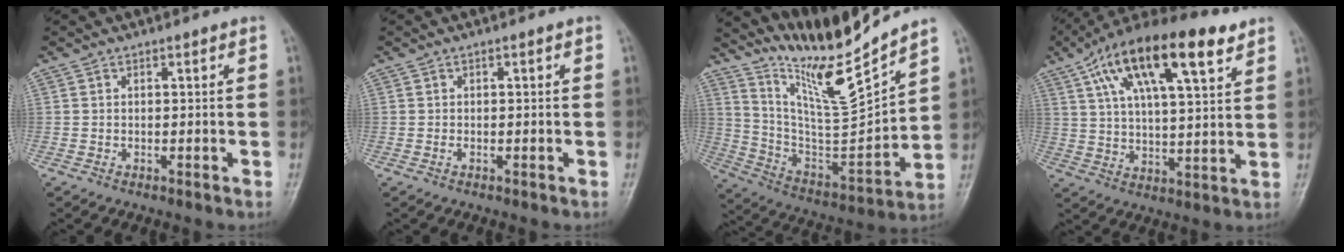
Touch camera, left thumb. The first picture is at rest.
{"total": 0.8, "force": [-0.1, 0.2, 0.8], "torque": [-0.014, 0.006, 0.000]}
{"total": 16.3, "force": [14.2, 0.1, 8.0], "torque": [-0.122, -0.090, 0.274]}
{"total": 20.0, "force": [10.6, 6.7, 15.6], "torque": [-0.260, -0.008, 0.179]}